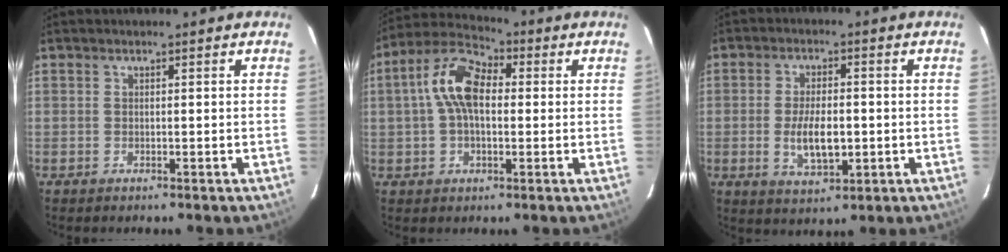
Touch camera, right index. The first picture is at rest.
{"total": 11.0, "force": [1.2, 6.1, 9.0], "torque": [-0.182, 0.028, 0.015]}
{"total": 7.7, "force": [-1.2, 3.4, 6.8], "torque": [-0.133, -0.005, -0.016]}